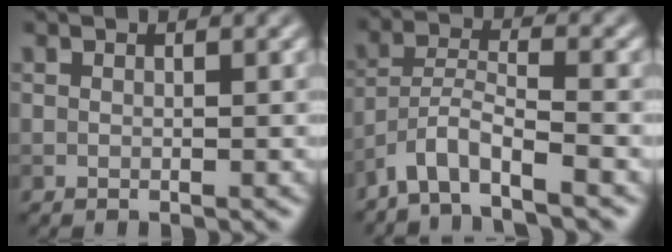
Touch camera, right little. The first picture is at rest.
{"total": 4.5, "force": [-3.8, 0.4, 2.3], "torque": [-0.043, 0.007, -0.079]}